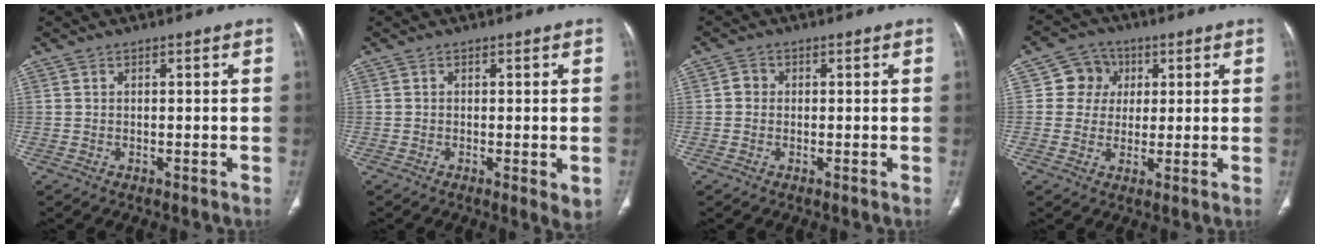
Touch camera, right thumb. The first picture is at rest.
{"total": 3.0, "force": [-0.6, 0.8, 2.8], "torque": [-0.040, -0.010, -0.012]}
{"total": 1.7, "force": [0.0, 1.6, 0.7], "torque": [-0.003, 0.004, -0.005]}
{"total": 6.6, "force": [1.5, 6.3, 1.5], "torque": [0.012, 0.006, 0.019]}